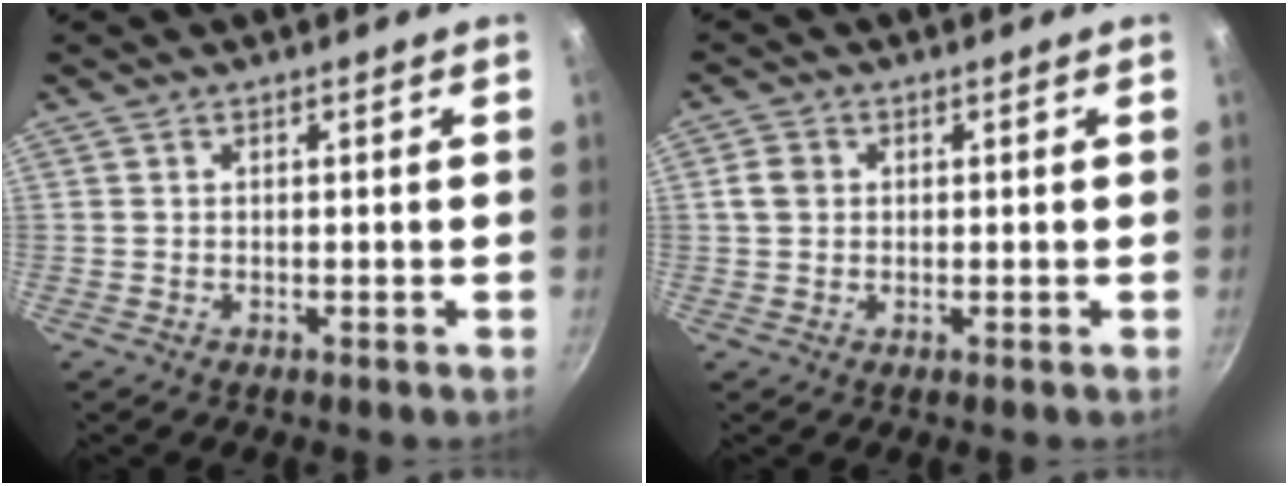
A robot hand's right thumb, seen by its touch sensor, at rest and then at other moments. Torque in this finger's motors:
{"motor_torque": [0.17, 1.23, 0.74, 0.43, -0.01]}